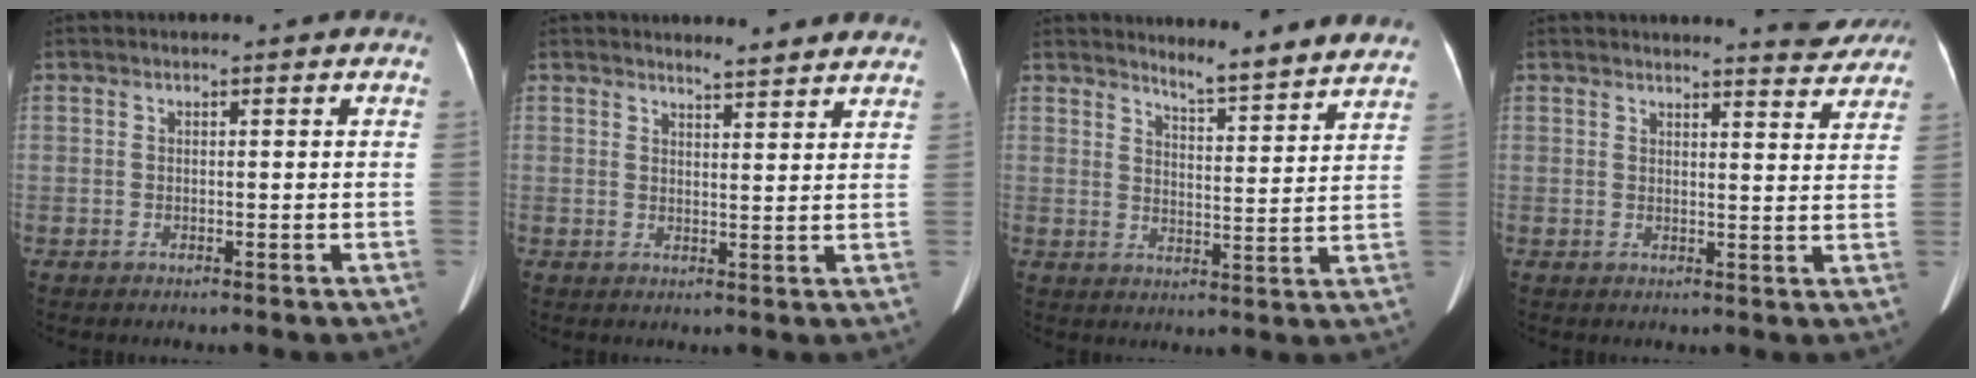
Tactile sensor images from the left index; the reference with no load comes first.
{"total": 5.5, "force": [5.3, 0.5, 1.3], "torque": [-0.022, -0.001, 0.053]}
{"total": 9.8, "force": [9.5, 0.2, 2.5], "torque": [-0.037, -0.019, 0.112]}
{"total": 5.8, "force": [5.6, 0.7, 1.0], "torque": [-0.011, -0.015, 0.052]}